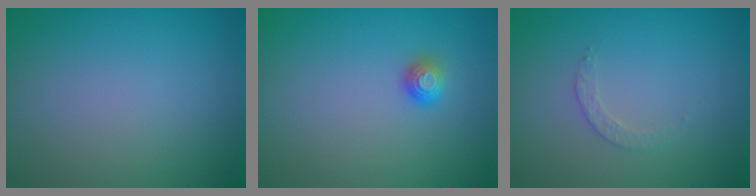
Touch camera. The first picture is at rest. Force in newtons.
{"total": 1.2, "press": 1.1, "slide": 0.4}
{"total": 1.2, "press": 1.2, "slide": 0.3}